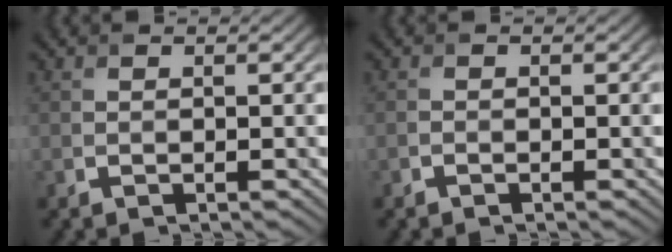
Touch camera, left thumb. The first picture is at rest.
{"total": 0.5, "force": [-0.5, 0.1, 0.1], "torque": [-0.003, -0.003, -0.008]}